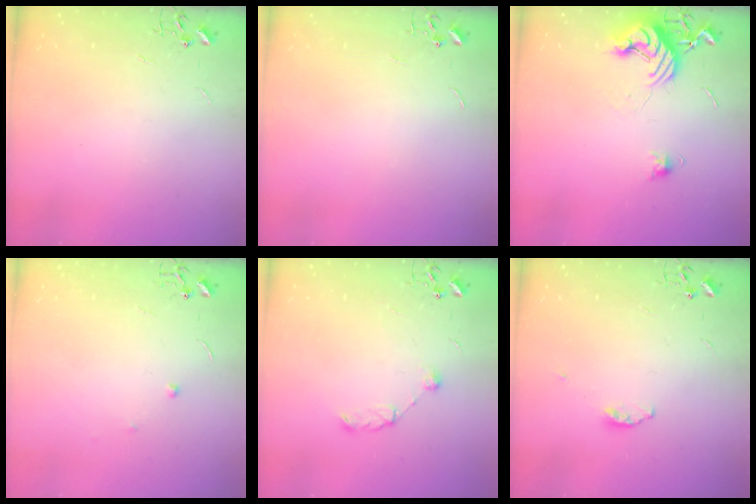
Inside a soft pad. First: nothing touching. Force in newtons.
{"total": 0.0}
{"total": 11.4, "press": 11.3, "slide": 1.2}
{"total": 3.8, "press": 3.7, "slide": 0.6}
{"total": 7.2, "press": 7.1, "slide": 0.7}
{"total": 3.4, "press": 3.3, "slide": 0.8}